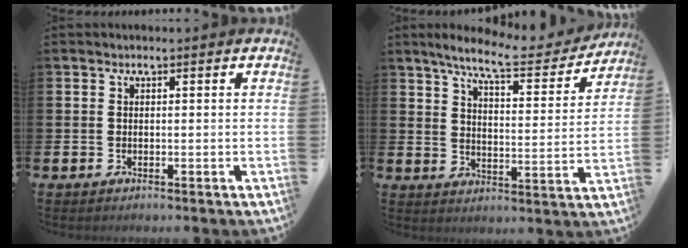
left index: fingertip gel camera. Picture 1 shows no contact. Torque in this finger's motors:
{"motor_torque": [0.97, -1.16, 0.08, 0.13]}